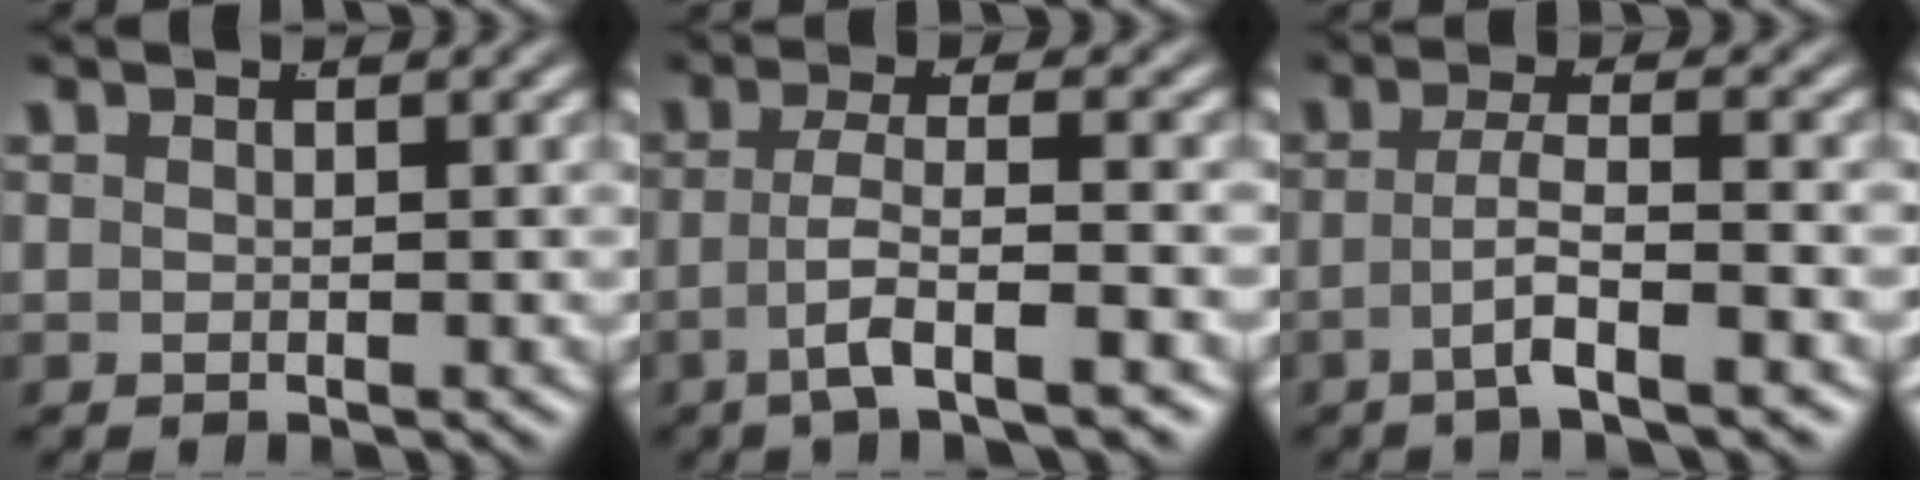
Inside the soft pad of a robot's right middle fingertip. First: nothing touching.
{"total": 4.5, "force": [-2.3, 0.6, 3.8], "torque": [-0.081, -0.017, -0.028]}
{"total": 3.7, "force": [-2.1, 0.1, 3.0], "torque": [-0.056, -0.010, -0.031]}